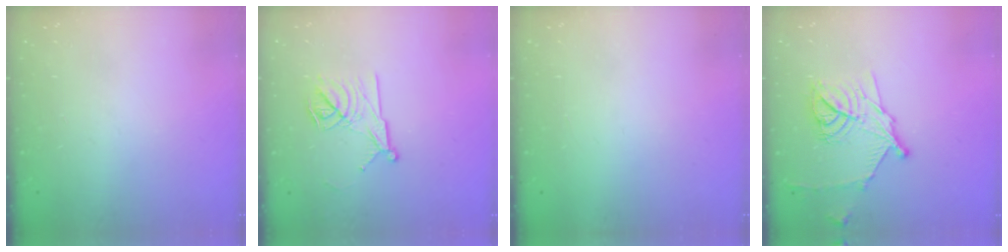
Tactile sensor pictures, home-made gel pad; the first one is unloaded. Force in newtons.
{"total": 12.0, "press": 12.0, "slide": 0.1}
{"total": 1.5, "press": 1.5, "slide": 0.1}
{"total": 14.9, "press": 14.9, "slide": 0.8}